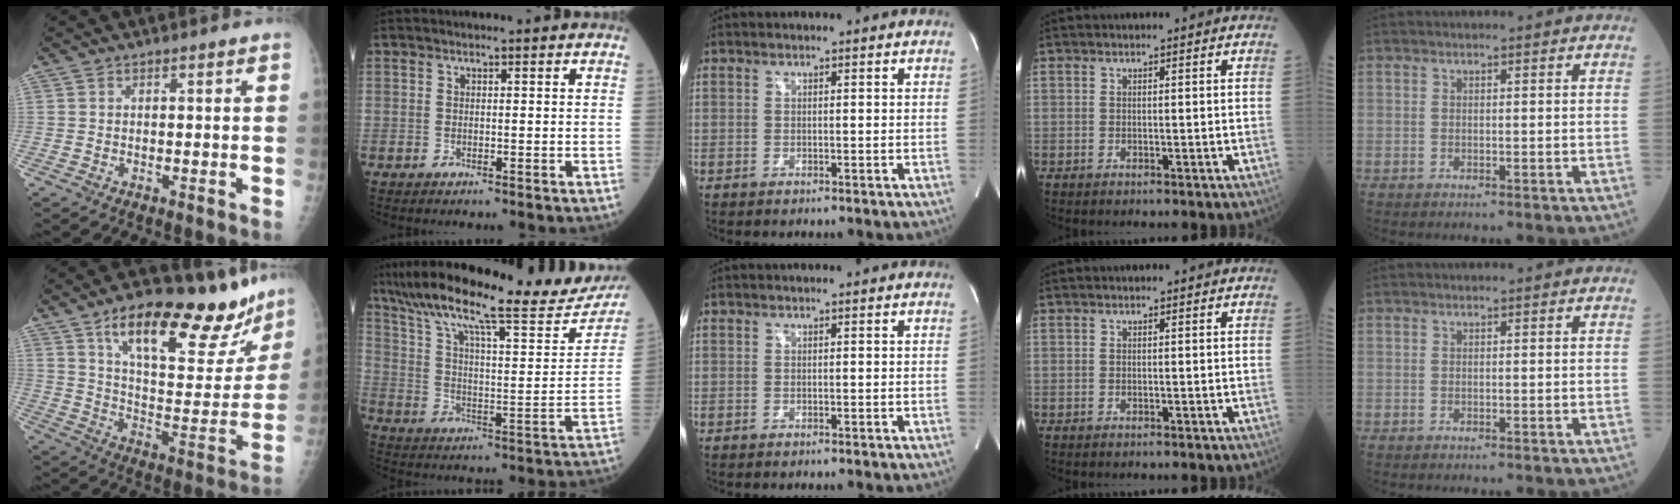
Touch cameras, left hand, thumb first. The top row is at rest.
{"thumb": {"total": 26.3, "force": [18.4, 8.8, 16.7], "torque": [-0.201, -0.070, 0.276]}, "index": {"total": 26.2, "force": [22.4, 4.0, 13.1], "torque": [-0.219, -0.021, 0.314]}}